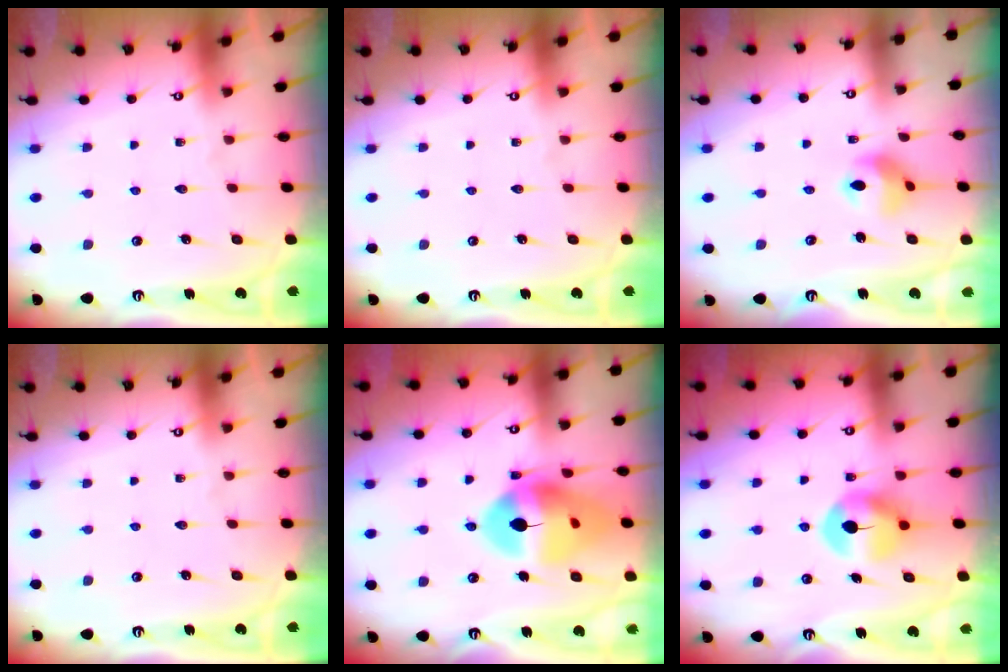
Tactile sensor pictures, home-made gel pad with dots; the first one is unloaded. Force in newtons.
{"total": 0.0}
{"total": 9.0, "press": 9.0, "slide": 1.0}
{"total": 0.0}
{"total": 16.7, "press": 16.6, "slide": 1.6}
{"total": 8.3, "press": 8.2, "slide": 1.2}